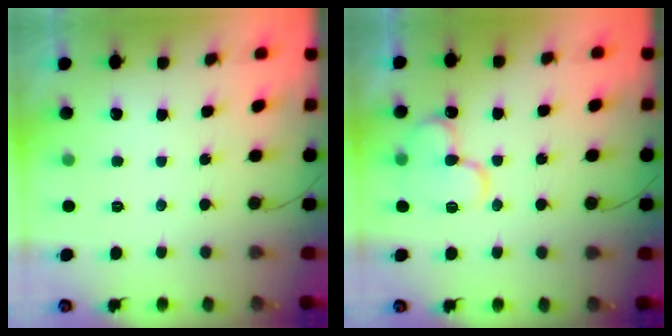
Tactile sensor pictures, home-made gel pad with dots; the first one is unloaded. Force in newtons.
{"total": 13.4, "press": 13.3, "slide": 1.7}